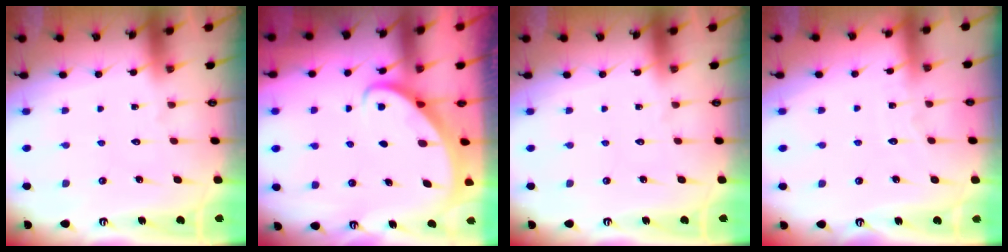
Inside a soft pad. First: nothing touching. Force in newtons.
{"total": 2.8, "press": 2.8, "slide": 0.2}
{"total": 0.0}
{"total": 3.9, "press": 3.8, "slide": 0.5}